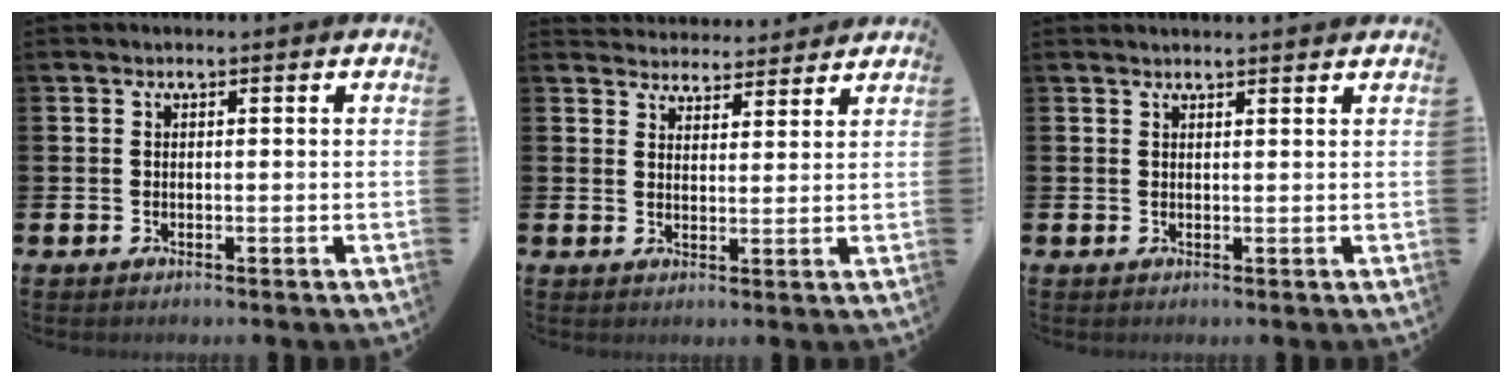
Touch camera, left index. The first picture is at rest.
{"total": 4.0, "force": [3.9, 0.8, -0.4], "torque": [-0.004, -0.023, 0.071]}
{"total": 1.2, "force": [1.2, -0.1, 0.1], "torque": [0.006, -0.007, 0.021]}